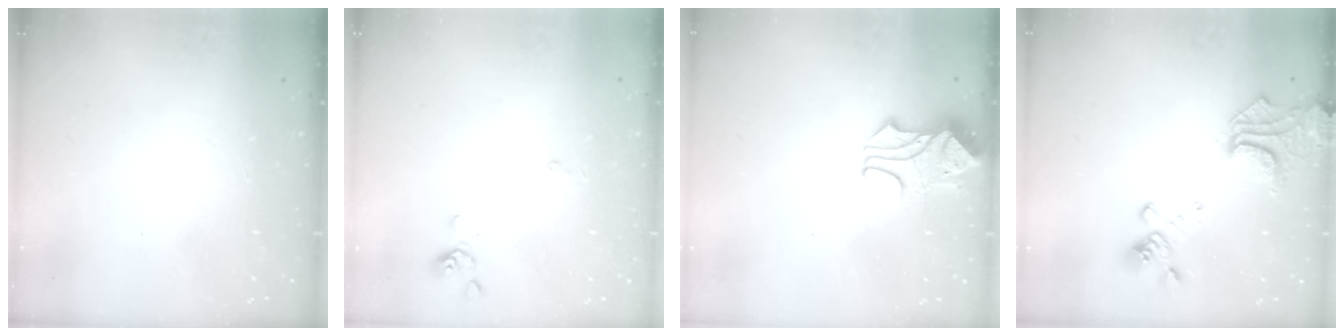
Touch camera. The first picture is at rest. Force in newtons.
{"total": 0.0}
{"total": 1.6, "press": 1.2, "slide": 1.0}
{"total": 4.7, "press": 3.5, "slide": 3.1}